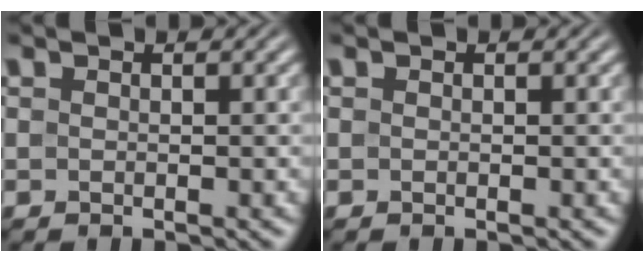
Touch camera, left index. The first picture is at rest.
{"total": 0.0}